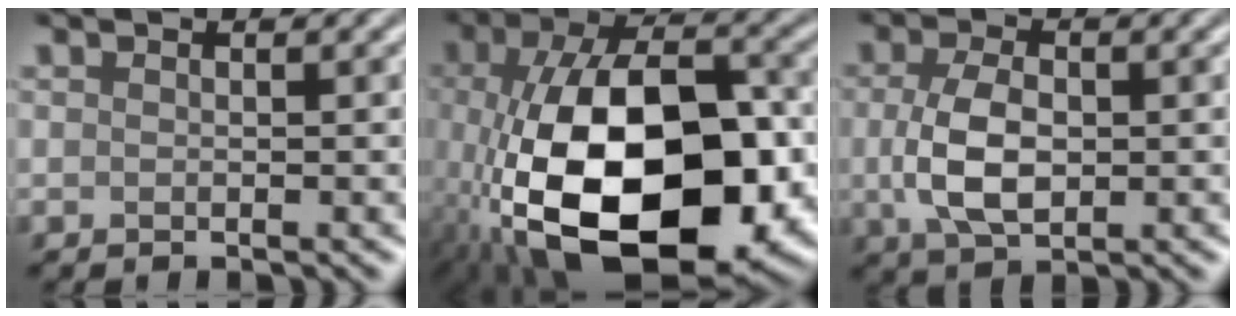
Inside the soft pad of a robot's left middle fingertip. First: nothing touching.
{"total": 16.9, "force": [-4.9, 8.7, 13.6], "torque": [-0.244, -0.014, -0.078]}
{"total": 4.9, "force": [-0.1, 3.0, 3.9], "torque": [-0.088, -0.002, -0.001]}